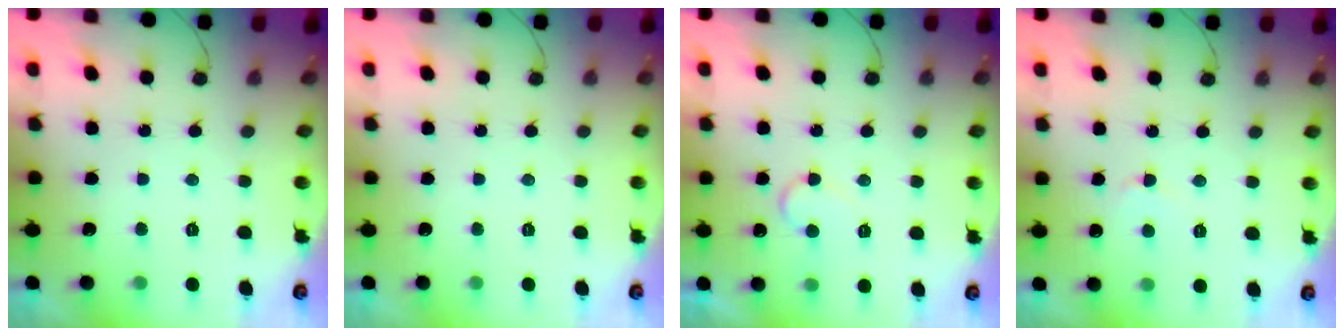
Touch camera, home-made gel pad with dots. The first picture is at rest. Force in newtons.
{"total": 0.0}
{"total": 6.5, "press": 6.5, "slide": 0.4}
{"total": 3.5, "press": 3.5, "slide": 0.4}